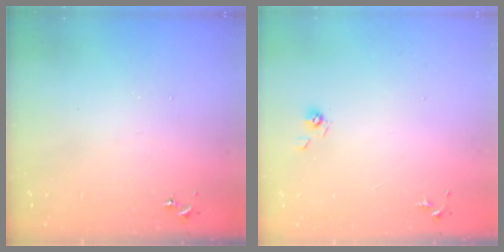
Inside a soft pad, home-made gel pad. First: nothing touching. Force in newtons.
{"total": 5.4, "press": 5.2, "slide": 1.4}